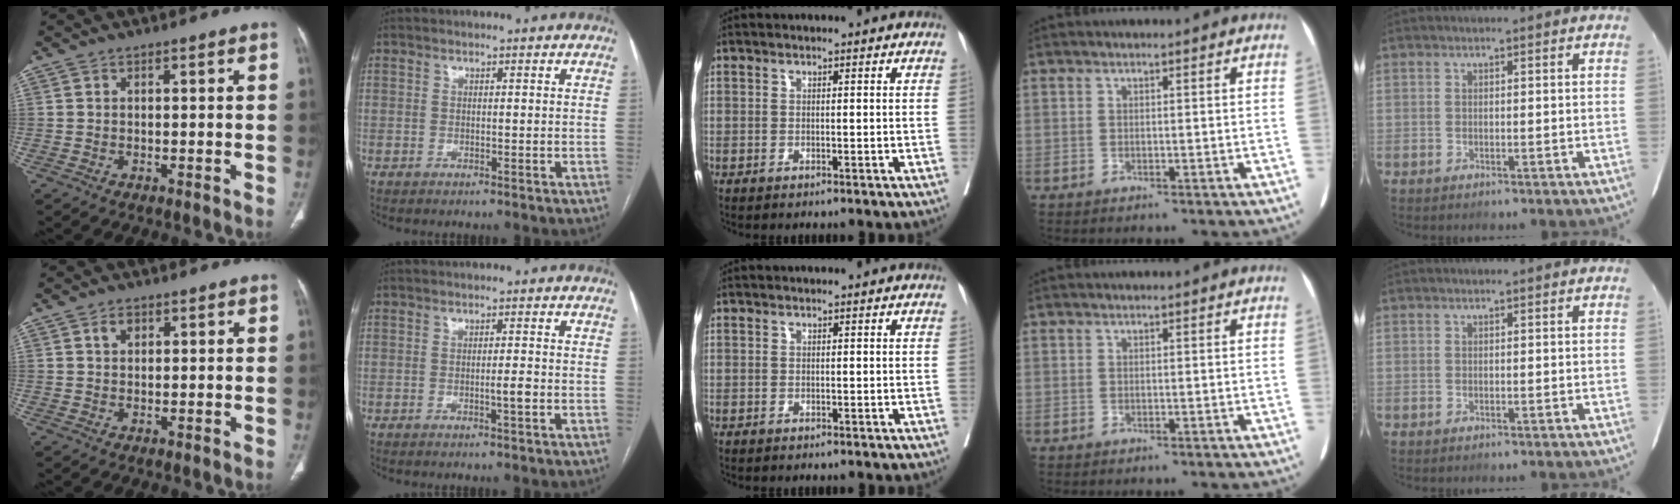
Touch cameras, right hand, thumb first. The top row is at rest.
{"thumb": {"total": 2.0, "force": [0.9, 1.4, 1.1], "torque": [-0.016, 0.000, 0.015]}, "index": {"total": 1.6, "force": [-0.5, -0.2, 1.5], "torque": [-0.027, -0.002, -0.008]}}